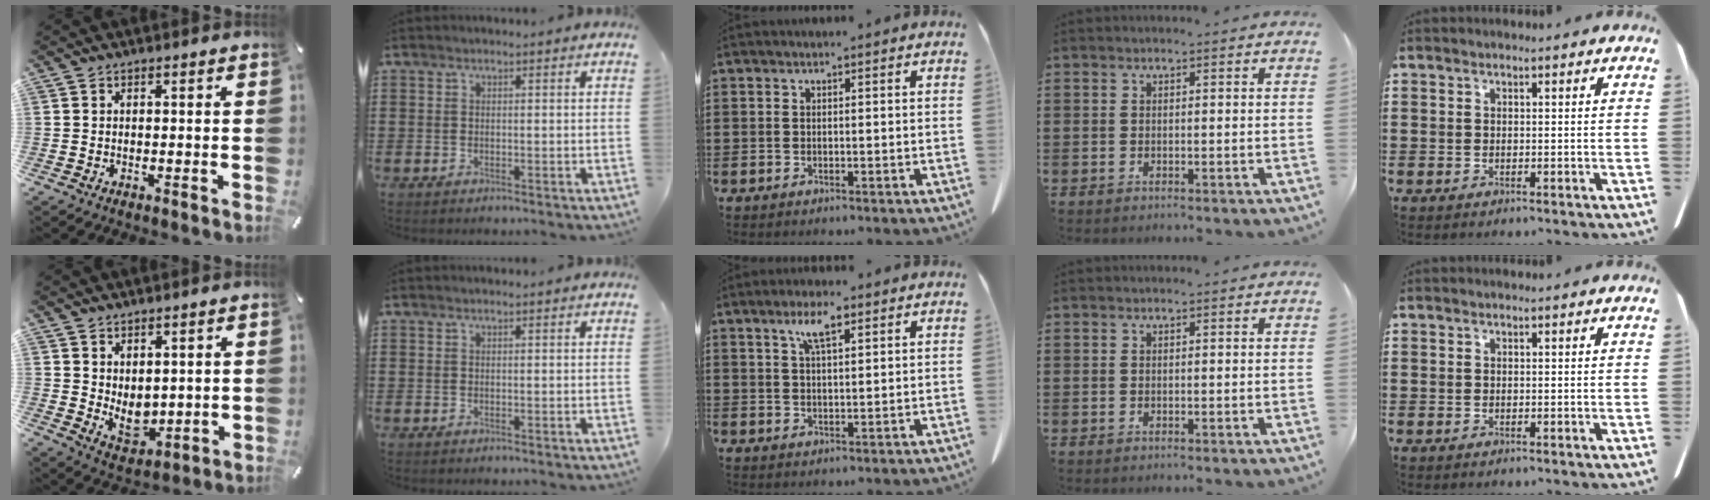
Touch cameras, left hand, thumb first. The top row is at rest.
{"thumb": {"total": 6.8, "force": [1.6, 5.4, 3.8], "torque": [-0.046, -0.018, 0.036]}, "middle": {"total": 5.2, "force": [3.0, 1.3, 4.0], "torque": [-0.079, 0.005, 0.049]}}